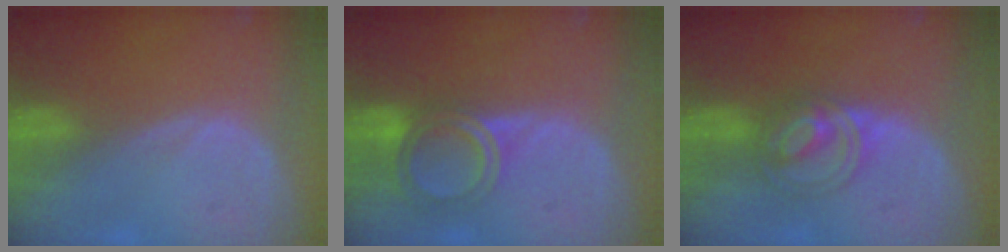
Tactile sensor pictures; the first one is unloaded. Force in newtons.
{"total": 5.8, "press": 5.3, "slide": 2.4}
{"total": 5.8, "press": 5.6, "slide": 1.6}